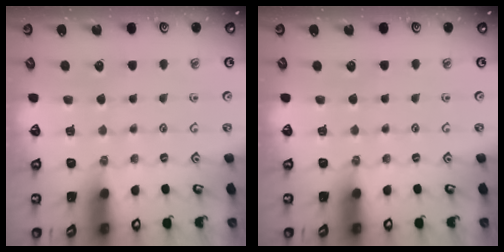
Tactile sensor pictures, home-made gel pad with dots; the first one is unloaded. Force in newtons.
{"total": 0.0}